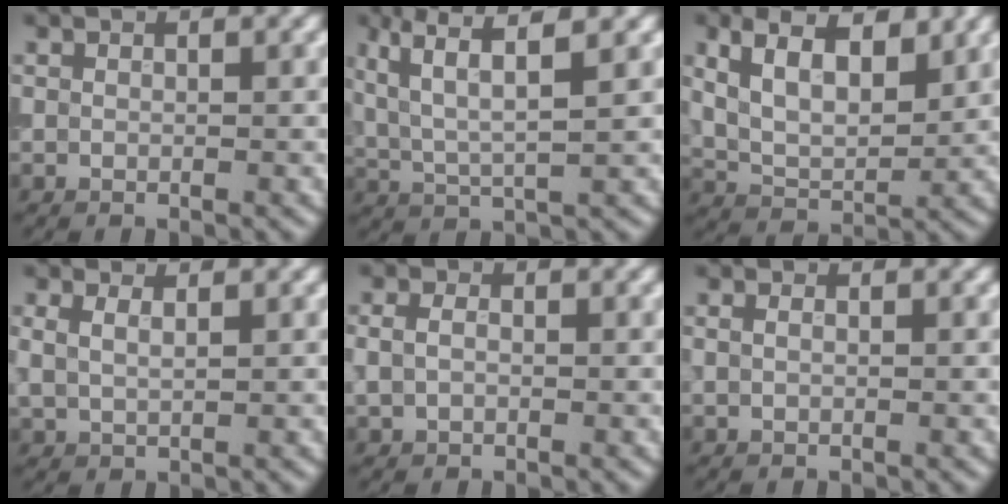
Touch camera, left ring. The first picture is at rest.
{"total": 5.1, "force": [2.3, 1.2, 4.4], "torque": [-0.092, 0.004, 0.050]}
{"total": 6.4, "force": [3.0, 3.1, 4.7], "torque": [-0.089, 0.005, 0.048]}
{"total": 1.9, "force": [1.0, 0.9, 1.3], "torque": [-0.022, 0.003, 0.019]}
{"total": 2.1, "force": [0.3, 1.6, 1.3], "torque": [-0.029, 0.004, -0.001]}
{"total": 1.3, "force": [0.5, 0.8, 0.8], "torque": [-0.013, 0.003, -0.003]}